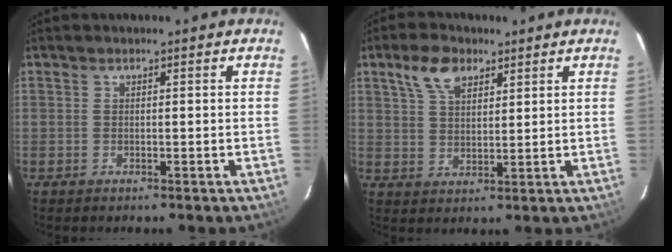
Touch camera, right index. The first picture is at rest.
{"total": 6.8, "force": [4.0, 3.7, 4.2], "torque": [-0.079, 0.018, 0.076]}